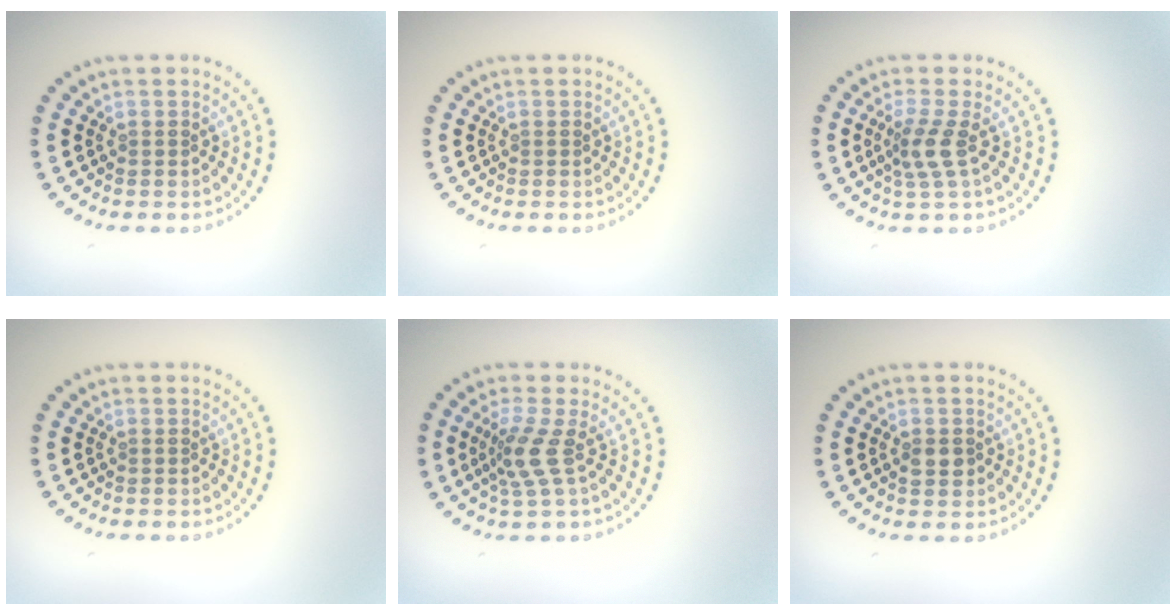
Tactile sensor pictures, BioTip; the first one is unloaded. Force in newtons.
{"total": 0.0}
{"total": 2.4, "press": 1.8, "slide": 1.6}
{"total": 0.0}
{"total": 2.8, "press": 2.0, "slide": 1.9}
{"total": 1.7, "press": 1.7, "slide": 0.2}